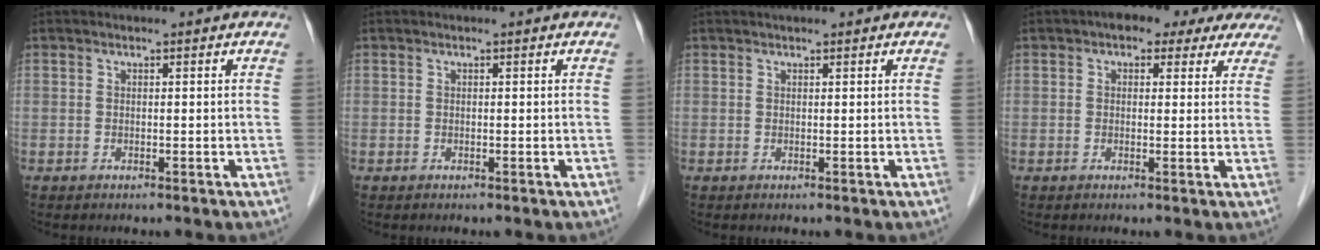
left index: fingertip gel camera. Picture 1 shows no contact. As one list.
[{"total": 0.0}, {"total": 1.6, "force": [1.2, 0.3, 0.9], "torque": [-0.013, 0.016, 0.017]}, {"total": 8.5, "force": [6.3, 4.4, 3.7], "torque": [-0.028, 0.027, 0.060]}]